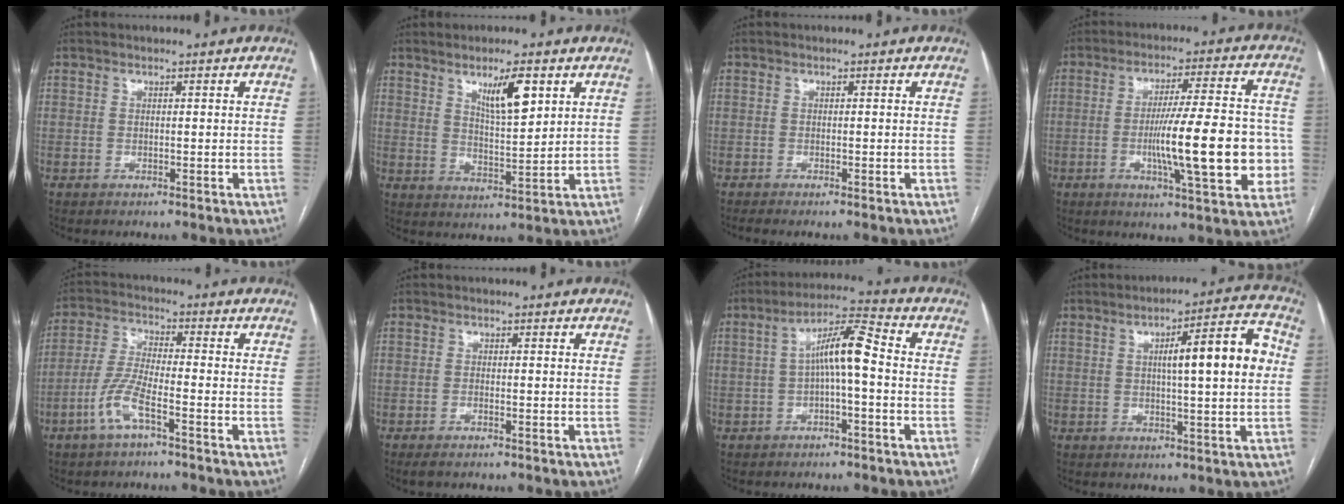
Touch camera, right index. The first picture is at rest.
{"total": 7.0, "force": [3.6, 1.3, 5.9], "torque": [-0.104, -0.007, 0.066]}
{"total": 1.6, "force": [-1.3, -0.3, 0.9], "torque": [-0.012, -0.001, -0.019]}
{"total": 15.8, "force": [-2.7, 2.4, 15.4], "torque": [-0.236, 0.008, -0.038]}
{"total": 6.8, "force": [-3.5, 1.2, 5.7], "torque": [-0.131, 0.004, -0.070]}
{"total": 2.0, "force": [-1.5, 0.4, 1.3], "torque": [-0.020, -0.003, -0.021]}
{"total": 7.7, "force": [-0.3, 1.0, 7.6], "torque": [-0.136, 0.030, -0.008]}
{"total": 11.0, "force": [1.4, 1.0, 10.8], "torque": [-0.154, 0.023, 0.018]}